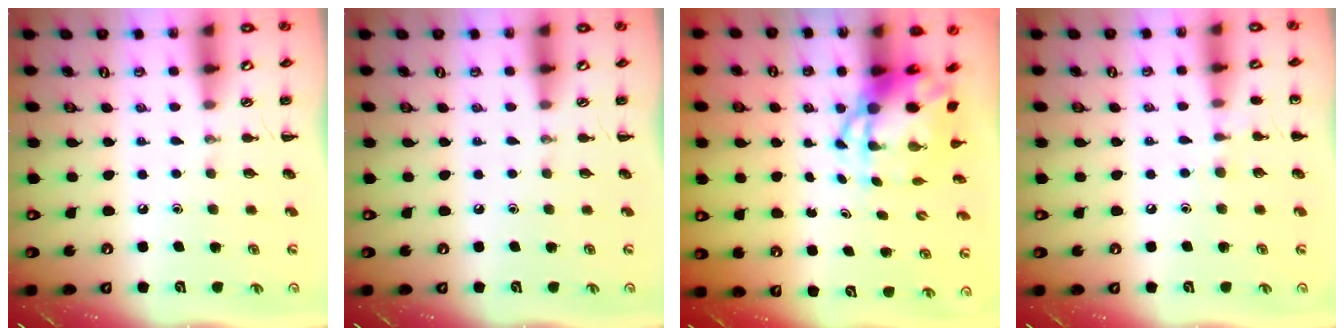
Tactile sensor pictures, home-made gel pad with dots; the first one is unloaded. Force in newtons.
{"total": 0.0}
{"total": 6.7, "press": 6.4, "slide": 2.0}
{"total": 5.5, "press": 5.2, "slide": 1.8}